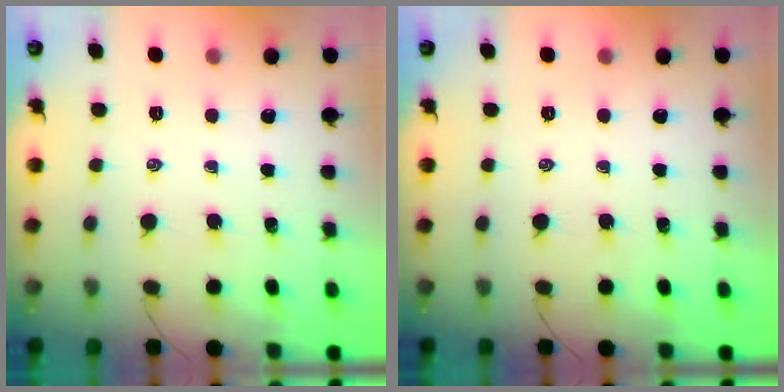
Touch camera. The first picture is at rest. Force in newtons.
{"total": 0.0}